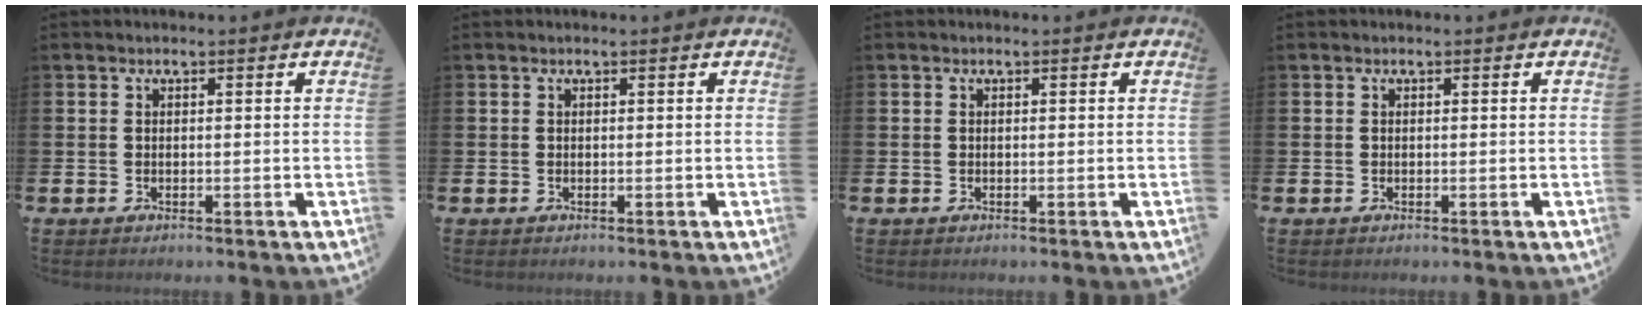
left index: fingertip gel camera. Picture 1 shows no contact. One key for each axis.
{"total": 0.0}
{"total": 0.0}
{"total": 0.0}